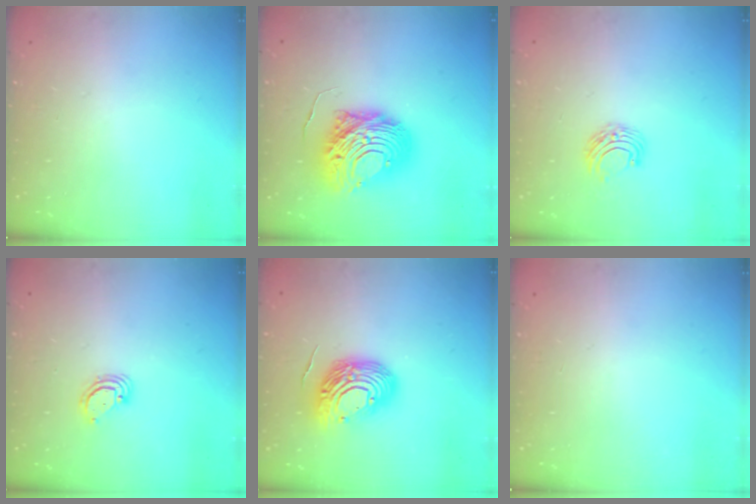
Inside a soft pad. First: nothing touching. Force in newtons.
{"total": 14.1, "press": 14.0, "slide": 1.3}
{"total": 6.3, "press": 6.3, "slide": 0.5}
{"total": 2.9, "press": 2.9, "slide": 0.2}
{"total": 15.1, "press": 15.0, "slide": 2.0}
{"total": 0.0}